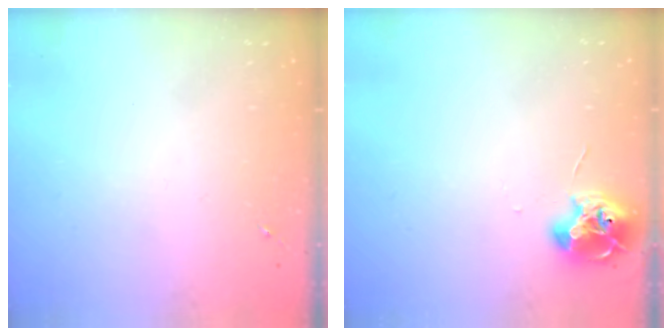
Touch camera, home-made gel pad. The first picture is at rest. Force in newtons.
{"total": 9.3, "press": 9.3, "slide": 1.0}